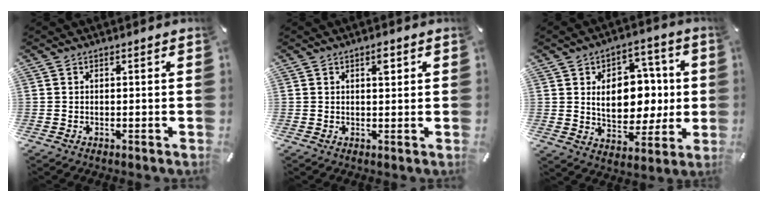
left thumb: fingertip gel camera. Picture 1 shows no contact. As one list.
[{"total": 2.5, "force": [1.1, 1.1, 2.0], "torque": [-0.027, -0.002, 0.014]}, {"total": 13.7, "force": [1.3, 10.2, 8.9], "torque": [-0.133, 0.002, 0.029]}]